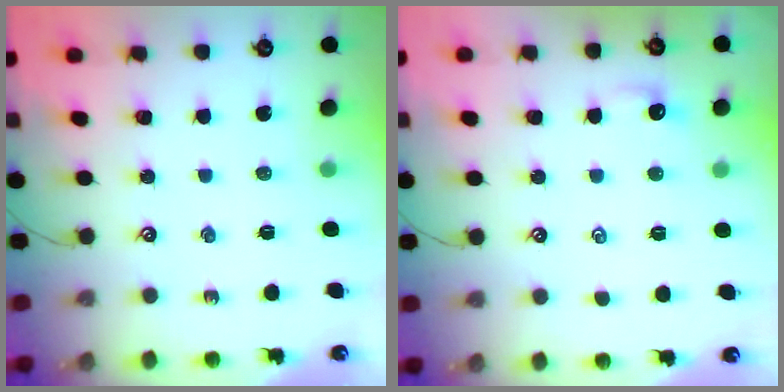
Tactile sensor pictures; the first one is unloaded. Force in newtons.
{"total": 0.8, "press": 0.5, "slide": 0.6}